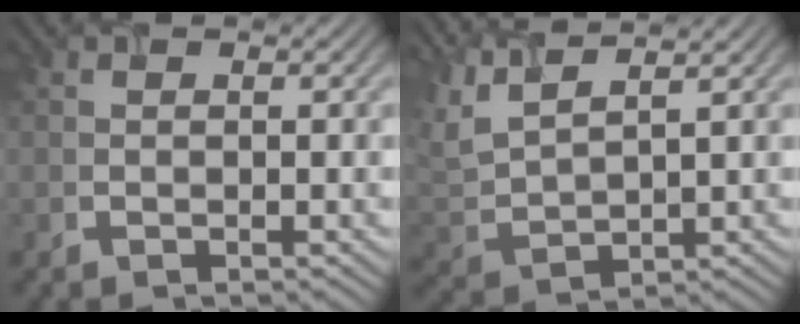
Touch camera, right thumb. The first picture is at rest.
{"total": 5.4, "force": [4.3, 1.0, 3.2], "torque": [-0.102, 0.020, 0.088]}